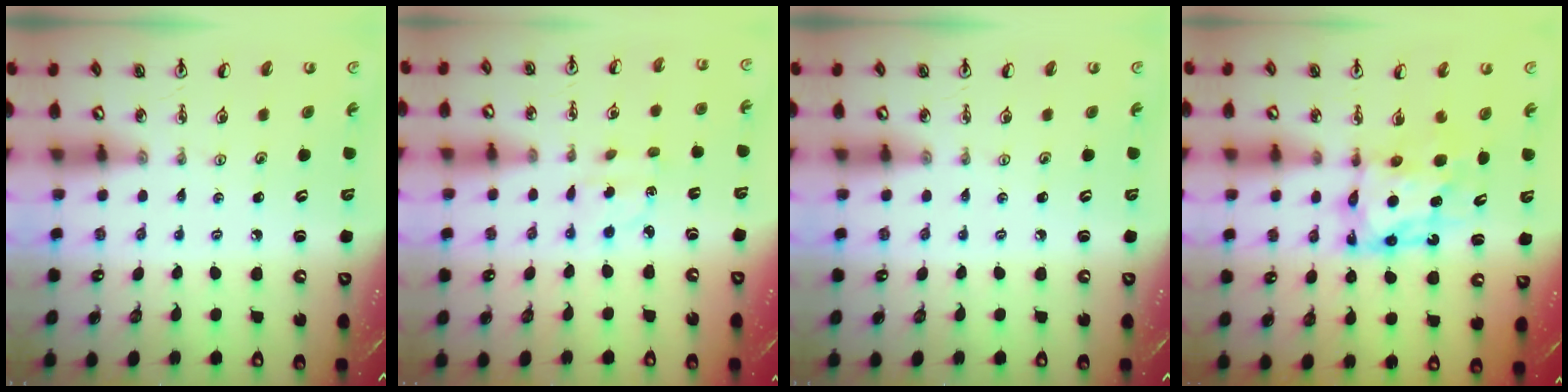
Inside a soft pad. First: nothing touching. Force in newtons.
{"total": 2.3, "press": 2.2, "slide": 0.6}
{"total": 0.0}
{"total": 7.3, "press": 7.2, "slide": 1.2}